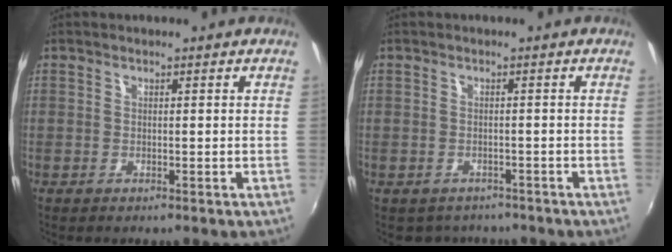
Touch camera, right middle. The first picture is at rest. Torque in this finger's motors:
{"motor_torque": [0.37, -0.40, -0.01, -0.01]}